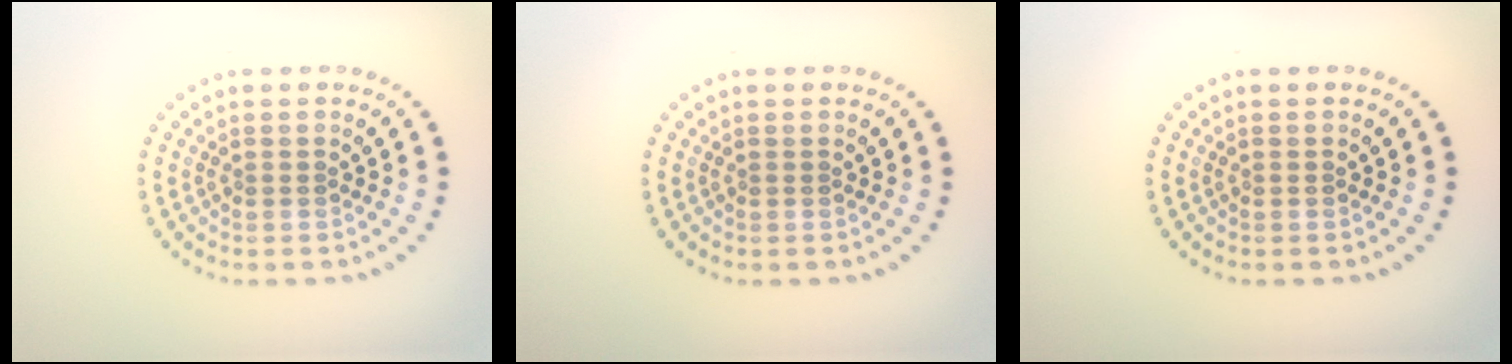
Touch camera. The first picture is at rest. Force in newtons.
{"total": 0.0}
{"total": 0.0}